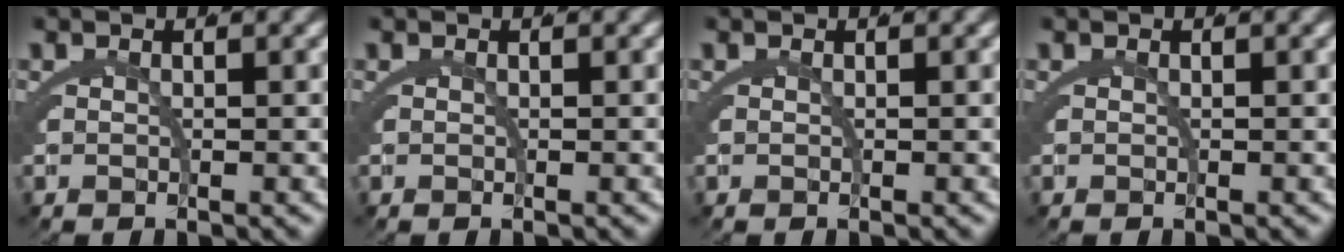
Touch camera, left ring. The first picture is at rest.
{"total": 0.0}
{"total": 0.0}
{"total": 0.0}